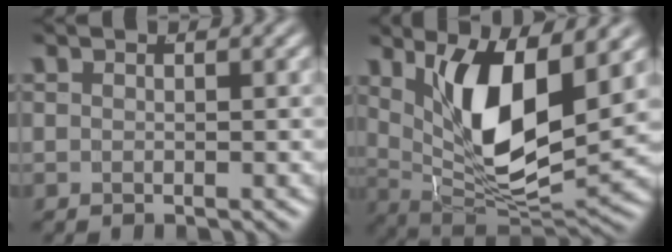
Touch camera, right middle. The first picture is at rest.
{"total": 11.0, "force": [2.0, 5.4, 9.3], "torque": [-0.169, -0.022, 0.047]}